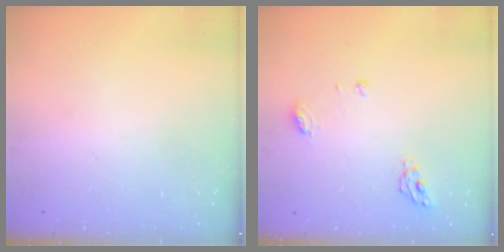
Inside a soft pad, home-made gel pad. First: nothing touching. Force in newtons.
{"total": 6.0, "press": 6.0, "slide": 0.7}